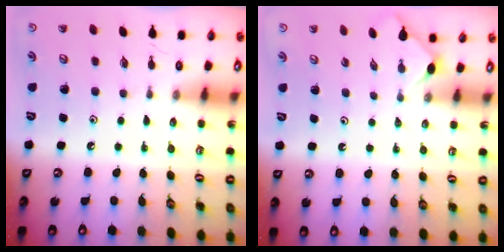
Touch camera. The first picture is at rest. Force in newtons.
{"total": 1.7, "press": 1.6, "slide": 0.5}